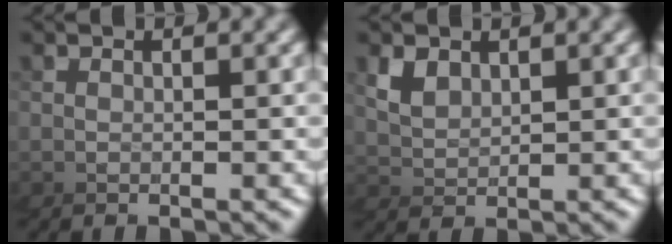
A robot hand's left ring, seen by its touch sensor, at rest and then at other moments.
{"total": 4.3, "force": [1.8, -0.7, -3.8], "torque": [0.015, 0.006, 0.024]}